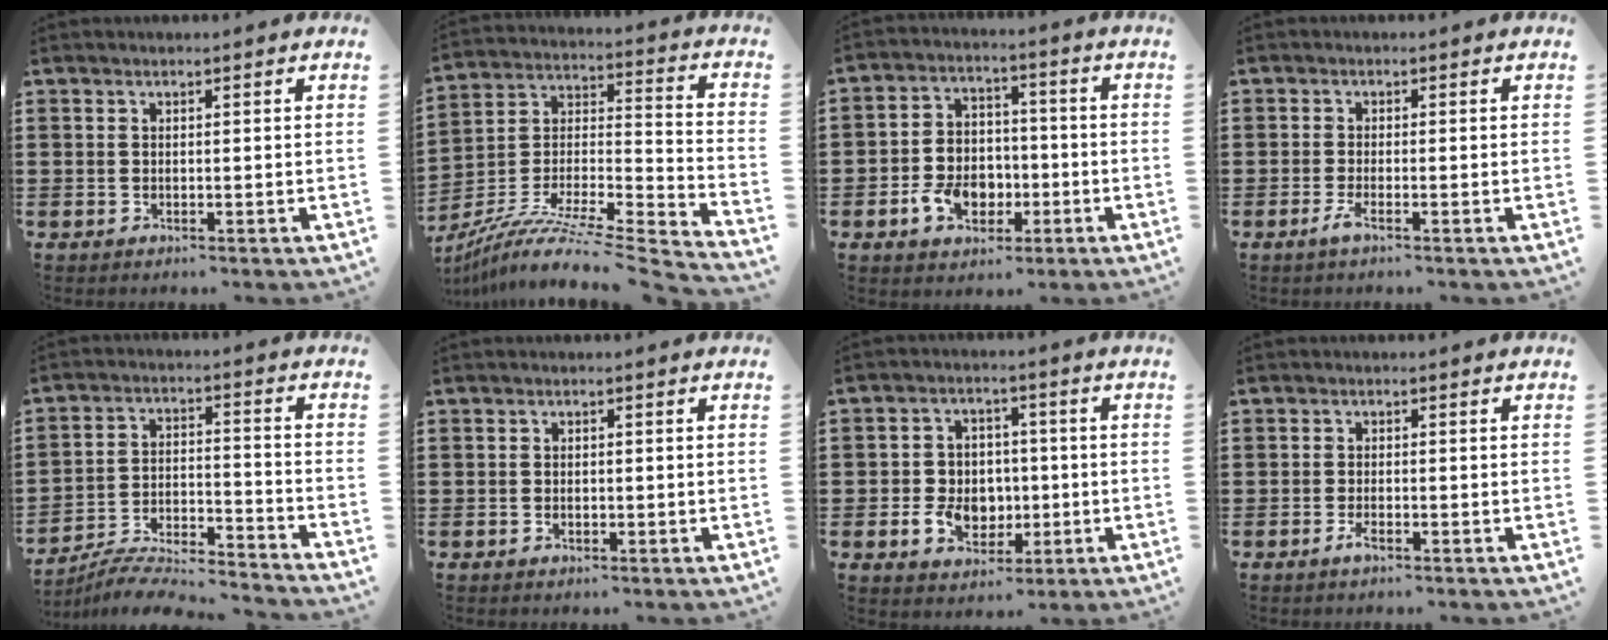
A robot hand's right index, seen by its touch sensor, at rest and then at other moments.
{"total": 7.8, "force": [-6.1, 1.1, 4.7], "torque": [-0.093, -0.011, -0.125]}
{"total": 7.4, "force": [-2.7, 5.6, 4.1], "torque": [-0.096, 0.015, -0.050]}
{"total": 2.2, "force": [-1.2, 0.1, 1.8], "torque": [-0.052, -0.012, -0.028]}
{"total": 6.6, "force": [-6.3, 0.5, 1.7], "torque": [-0.034, 0.002, -0.127]}
{"total": 0.9, "force": [-0.3, 0.6, 0.5], "torque": [-0.012, 0.001, -0.006]}
{"total": 7.3, "force": [-1.4, 5.9, 4.1], "torque": [-0.091, 0.016, -0.022]}
{"total": 1.9, "force": [-1.1, 0.4, 1.5], "torque": [-0.042, -0.008, -0.024]}